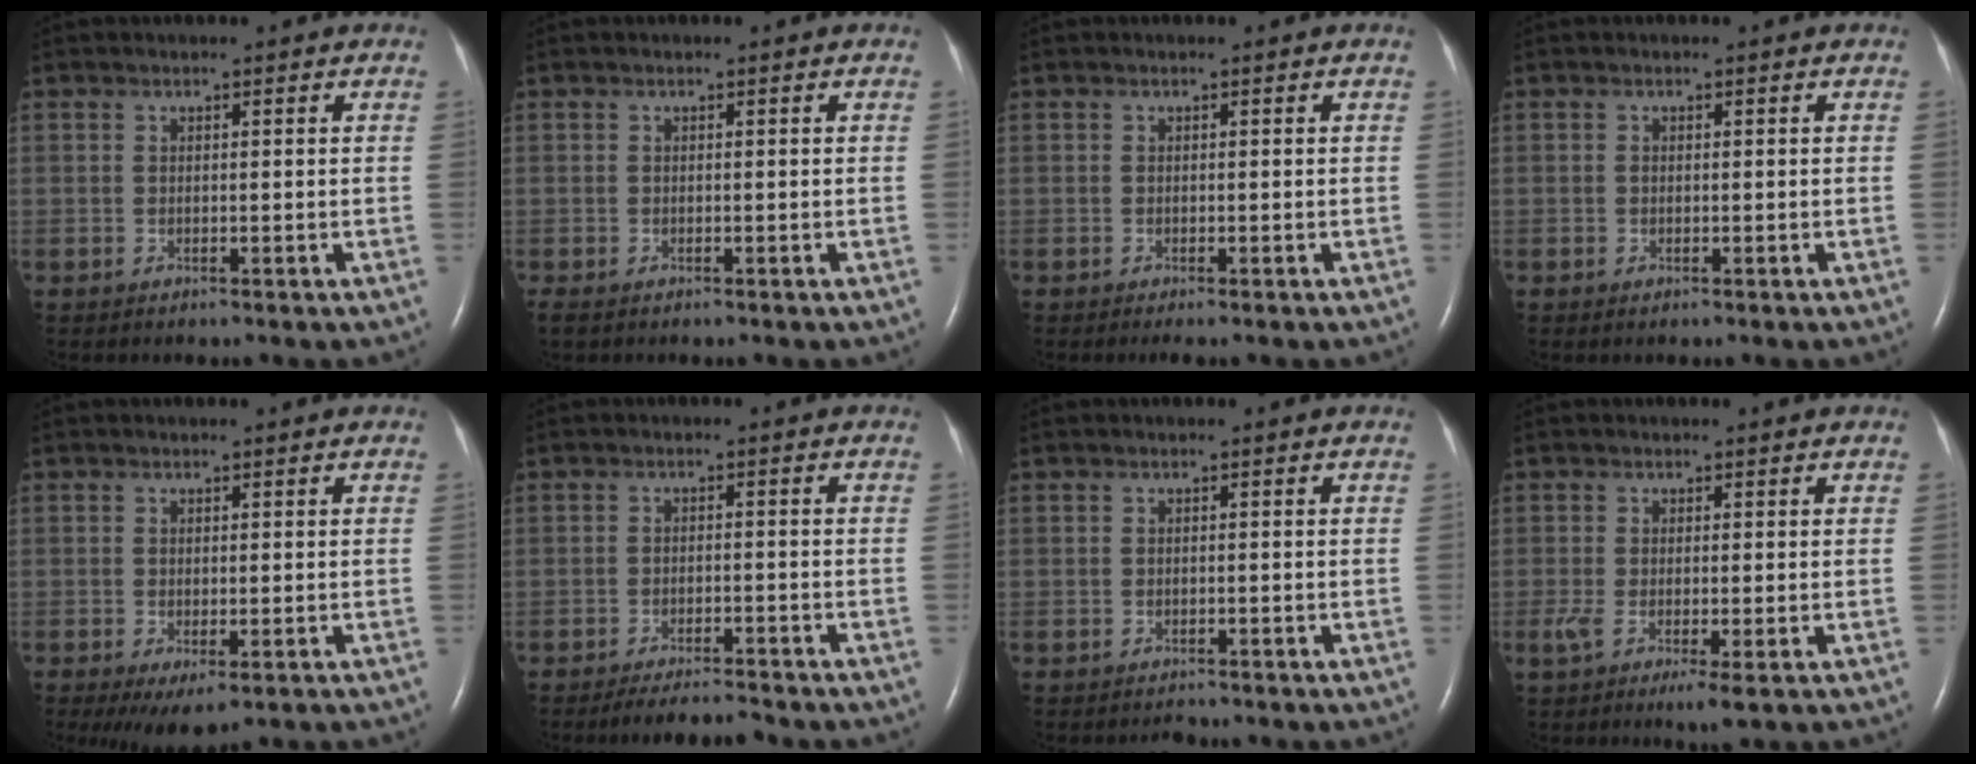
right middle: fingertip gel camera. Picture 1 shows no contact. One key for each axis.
{"total": 1.1, "fx": -0.8, "fy": 0.5, "fz": 0.6, "tx": -0.013, "ty": -0.003, "tz": -0.011}
{"total": 0.8, "fx": -0.6, "fy": 0.0, "fz": 0.5, "tx": -0.010, "ty": -0.003, "tz": -0.009}
{"total": 0.0}
{"total": 4.5, "fx": -2.2, "fy": 1.6, "fz": 3.6, "tx": -0.052, "ty": -0.013, "tz": -0.026}
{"total": 4.9, "fx": -4.7, "fy": 0.2, "fz": 1.4, "tx": -0.023, "ty": -0.015, "tz": -0.075}
{"total": 0.9, "fx": -0.9, "fy": 0.2, "fz": 0.0, "tx": -0.005, "ty": -0.003, "tz": -0.012}
{"total": 4.1, "fx": -1.4, "fy": 0.6, "fz": 3.8, "tx": -0.074, "ty": -0.014, "tz": -0.023}